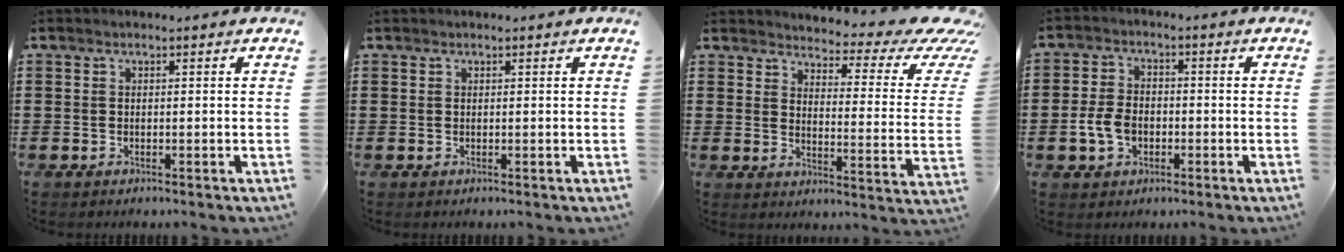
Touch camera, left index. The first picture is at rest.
{"total": 0.0}
{"total": 5.0, "force": [4.0, 1.3, 2.7], "torque": [-0.050, -0.038, 0.062]}
{"total": 5.2, "force": [-1.5, 3.5, 3.5], "torque": [-0.085, 0.001, -0.031]}